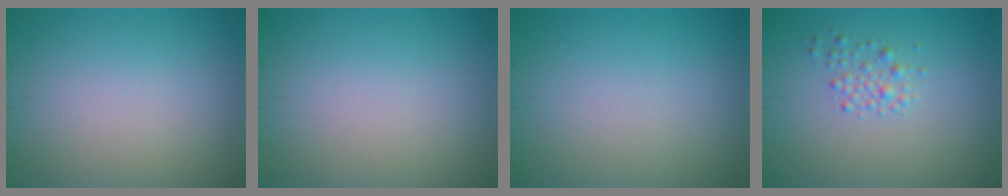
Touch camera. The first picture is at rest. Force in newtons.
{"total": 0.0}
{"total": 0.0}
{"total": 1.6, "press": 1.6, "slide": 0.0}